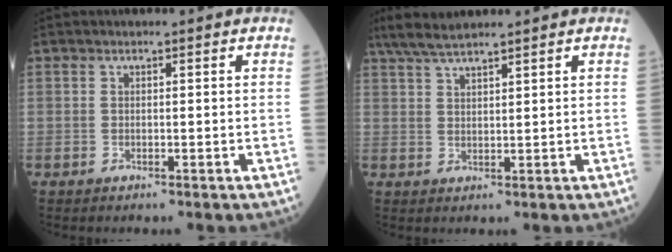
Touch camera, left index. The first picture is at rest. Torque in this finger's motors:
{"motor_torque": [0.34, -0.34, 0.08, 0.03]}